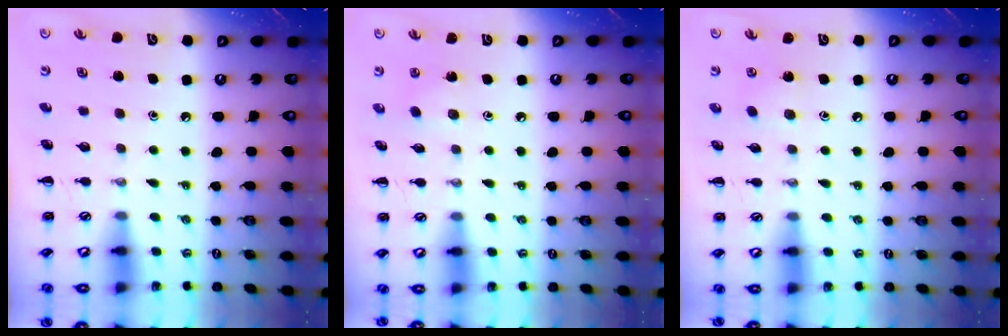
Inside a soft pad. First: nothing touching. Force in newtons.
{"total": 2.9, "press": 2.7, "slide": 0.9}
{"total": 5.0, "press": 4.8, "slide": 1.5}